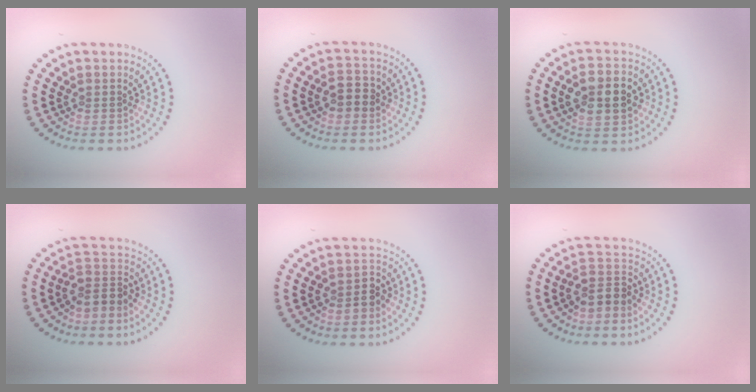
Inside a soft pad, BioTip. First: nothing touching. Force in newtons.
{"total": 2.4, "press": 2.4, "slide": 0.2}
{"total": 4.9, "press": 4.9, "slide": 0.2}
{"total": 2.6, "press": 1.9, "slide": 1.7}
{"total": 2.0, "press": 1.8, "slide": 0.9}
{"total": 2.7, "press": 2.2, "slide": 1.4}